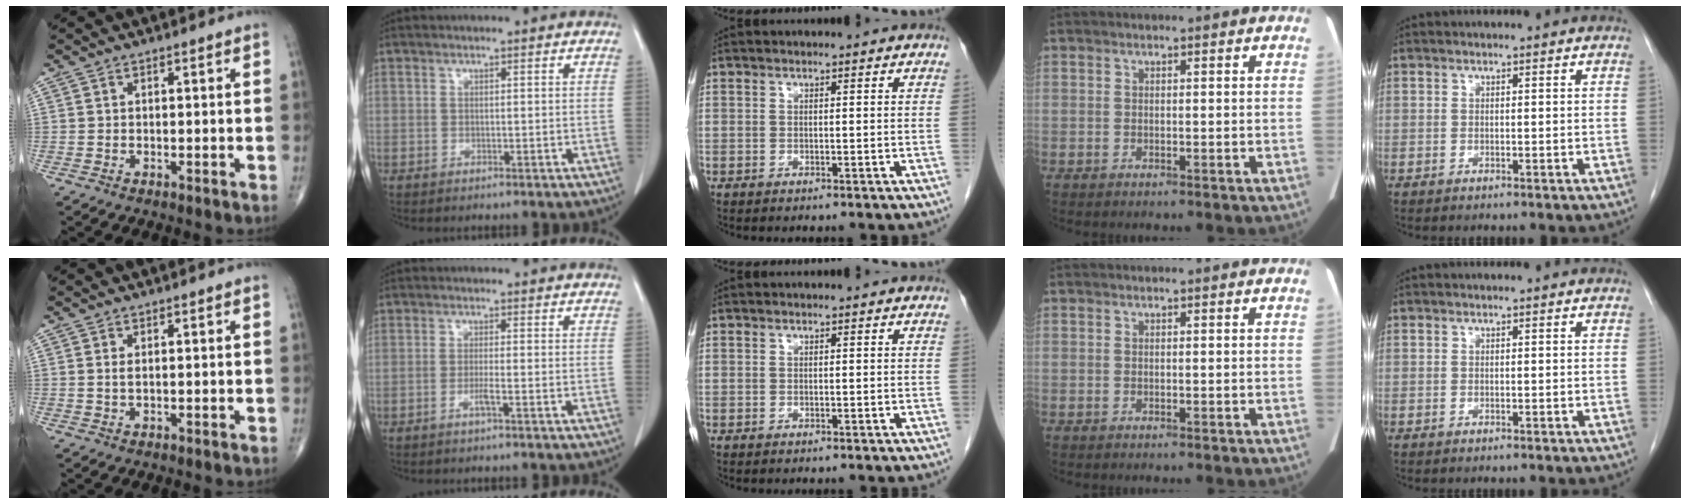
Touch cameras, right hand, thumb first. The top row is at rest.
{"thumb": {"total": 1.0, "force": [0.2, 0.4, 0.9], "torque": [-0.022, -0.001, 0.006]}, "index": {"total": 1.7, "force": [-0.8, -0.3, 1.4], "torque": [-0.029, -0.001, -0.016]}}